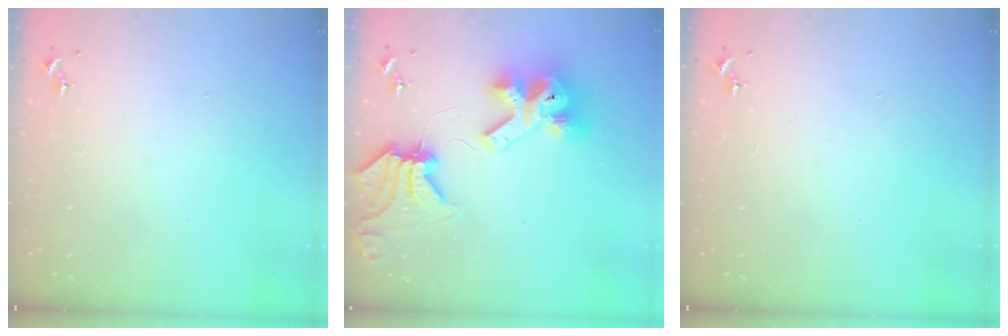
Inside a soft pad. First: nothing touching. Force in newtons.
{"total": 16.8, "press": 16.7, "slide": 2.1}
{"total": 0.0}